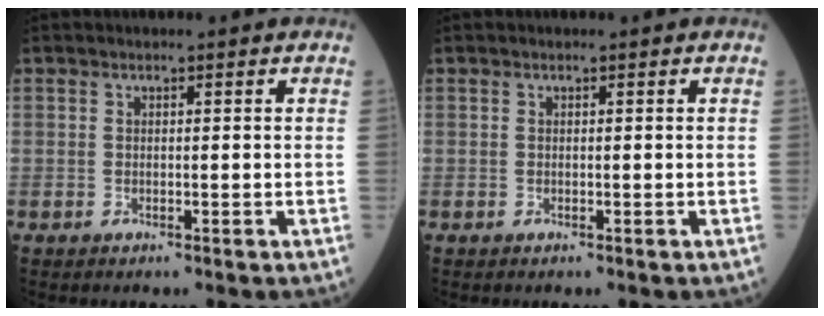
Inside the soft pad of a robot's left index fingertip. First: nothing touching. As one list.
[{"total": 0.0}]